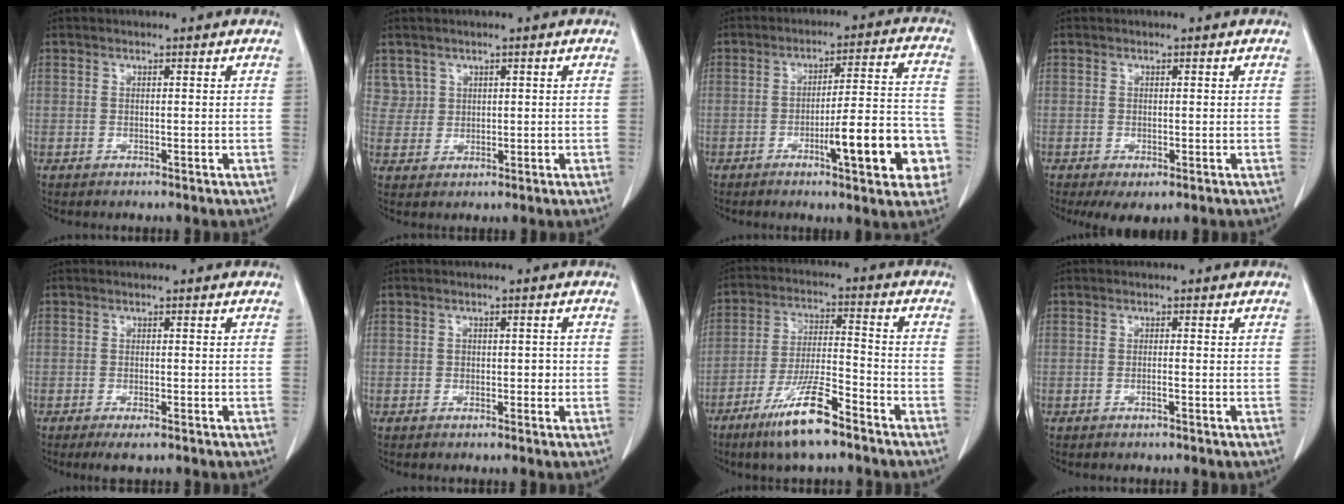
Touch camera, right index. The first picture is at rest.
{"total": 2.8, "force": [1.6, 2.3, -0.3], "torque": [0.018, 0.009, 0.027]}
{"total": 13.4, "force": [-5.0, 2.2, 12.2], "torque": [-0.161, 0.021, -0.064]}
{"total": 3.2, "force": [-1.6, 1.5, 2.3], "torque": [-0.034, -0.006, -0.016]}
{"total": 2.5, "force": [-1.6, 0.4, 1.8], "torque": [-0.031, -0.006, -0.025]}
{"total": 1.7, "force": [-0.2, 1.2, 1.2], "torque": [-0.011, 0.006, 0.000]}
{"total": 11.1, "force": [-7.4, 1.2, 8.2], "torque": [-0.159, -0.023, -0.137]}
{"total": 0.7, "force": [-0.3, -0.1, 0.6], "torque": [-0.011, 0.003, -0.005]}